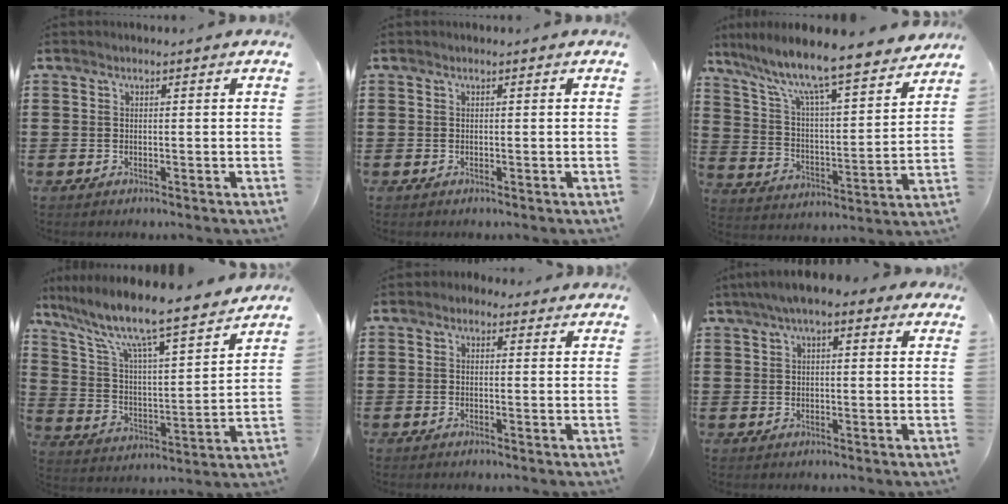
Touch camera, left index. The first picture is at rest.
{"total": 0.0}
{"total": 8.8, "force": [7.6, 0.2, 4.4], "torque": [-0.117, -0.060, 0.123]}
{"total": 8.8, "force": [7.6, 0.2, 4.5], "torque": [-0.122, -0.062, 0.120]}
{"total": 1.2, "force": [0.1, 1.1, 0.4], "torque": [-0.011, 0.006, 0.000]}
{"total": 4.3, "force": [2.6, 1.3, 3.2], "torque": [-0.067, 0.008, 0.044]}